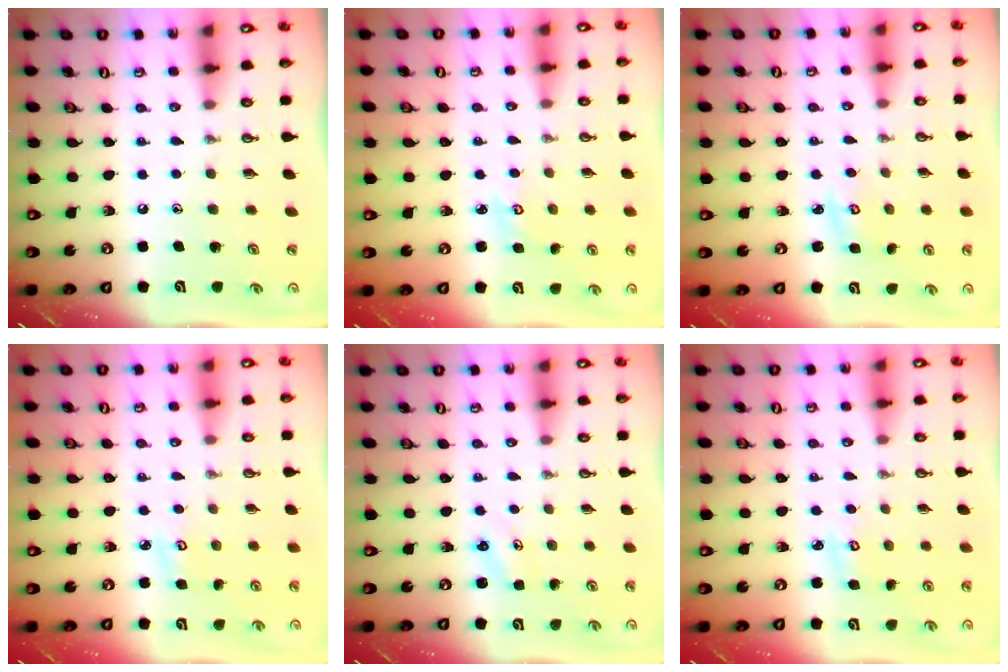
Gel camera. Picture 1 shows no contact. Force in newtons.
{"total": 2.8, "press": 2.8, "slide": 0.3}
{"total": 2.7, "press": 2.7, "slide": 0.3}
{"total": 4.1, "press": 4.1, "slide": 0.3}
{"total": 2.5, "press": 2.5, "slide": 0.3}
{"total": 3.1, "press": 3.1, "slide": 0.2}